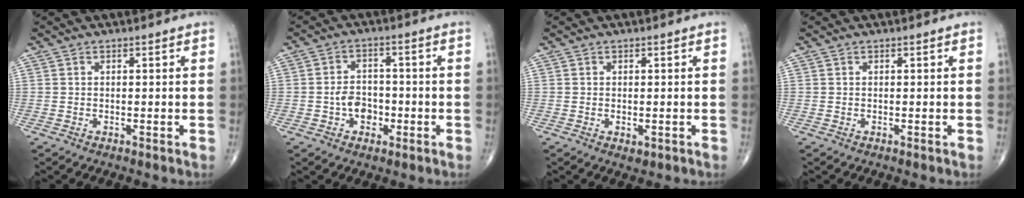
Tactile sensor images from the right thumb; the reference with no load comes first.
{"total": 5.6, "force": [-1.6, 4.2, 3.3], "torque": [-0.026, 0.018, -0.032]}
{"total": 1.4, "force": [-0.3, 0.8, 1.1], "torque": [-0.011, -0.002, -0.002]}
{"total": 0.0}